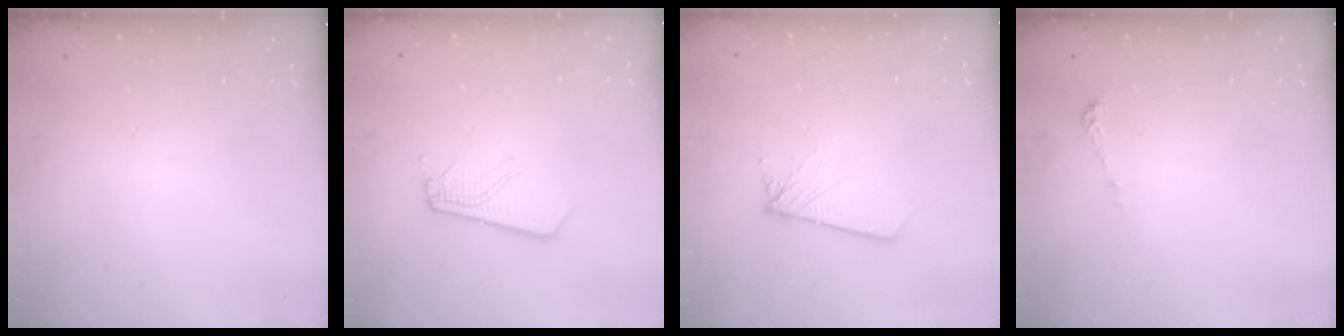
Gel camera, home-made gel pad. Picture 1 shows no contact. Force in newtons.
{"total": 3.8, "press": 3.8, "slide": 0.3}
{"total": 2.7, "press": 2.7, "slide": 0.2}
{"total": 3.9, "press": 3.9, "slide": 0.3}